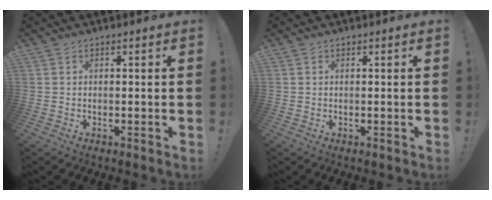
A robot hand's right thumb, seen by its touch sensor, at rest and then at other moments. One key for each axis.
{"total": 0.0}